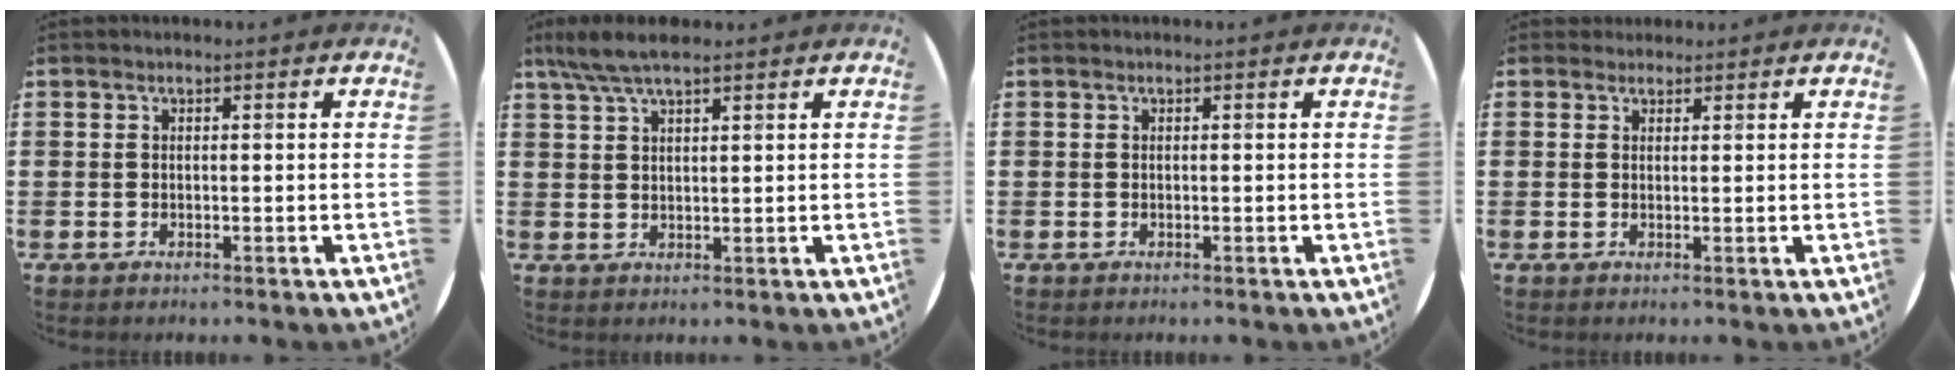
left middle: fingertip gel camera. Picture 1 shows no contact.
{"total": 4.9, "force": [3.8, 1.0, 3.0], "torque": [-0.067, 0.000, 0.068]}
{"total": 0.0}
{"total": 1.1, "force": [1.0, 0.4, -0.2], "torque": [0.009, -0.001, 0.020]}